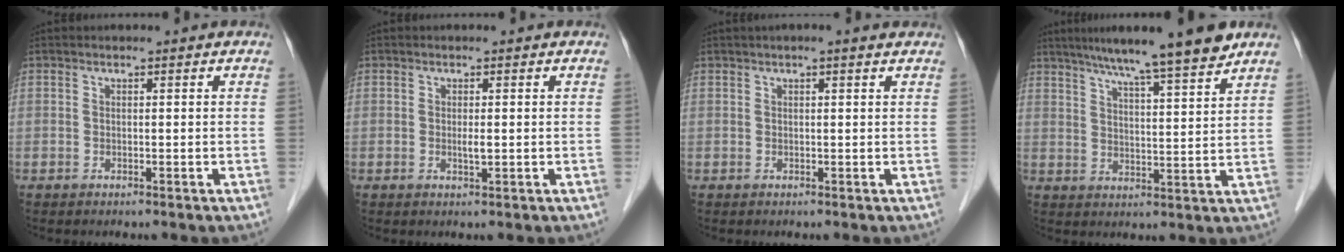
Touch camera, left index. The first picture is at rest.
{"total": 1.2, "force": [0.0, 0.2, 1.2], "torque": [-0.023, -0.002, 0.001]}
{"total": 2.9, "force": [2.2, 0.1, 1.9], "torque": [-0.025, 0.023, 0.028]}
{"total": 12.1, "force": [10.0, -0.3, 6.9], "torque": [-0.109, 0.009, 0.146]}